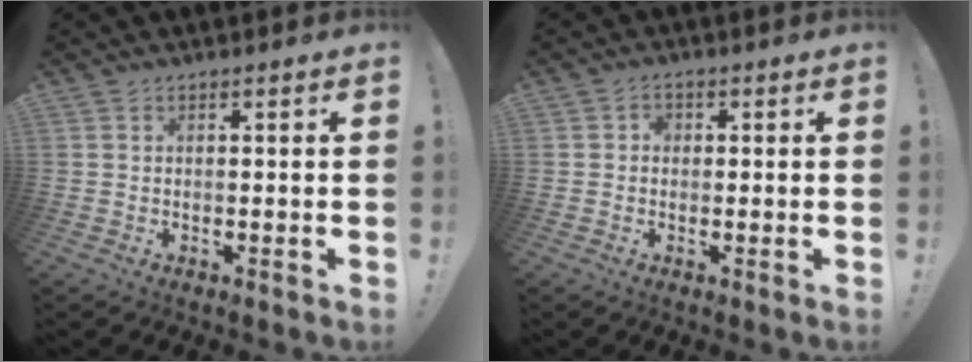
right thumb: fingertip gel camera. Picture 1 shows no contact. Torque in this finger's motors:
{"motor_torque": [0.24, -0.08, 0.19, -0.08, 0.00]}